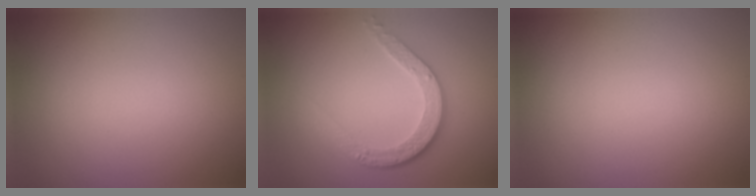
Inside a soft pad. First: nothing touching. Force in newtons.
{"total": 3.7, "press": 2.8, "slide": 2.5}
{"total": 0.0}